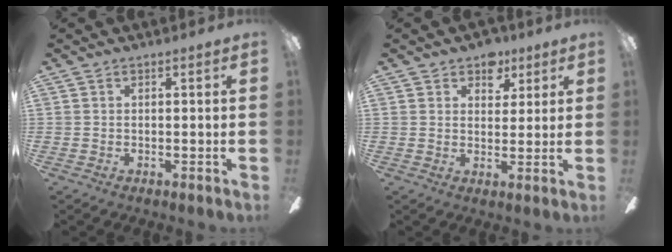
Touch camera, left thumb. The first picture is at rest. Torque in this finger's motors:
{"motor_torque": [0.59, 0.48, 0.34, -0.42, 0.01]}